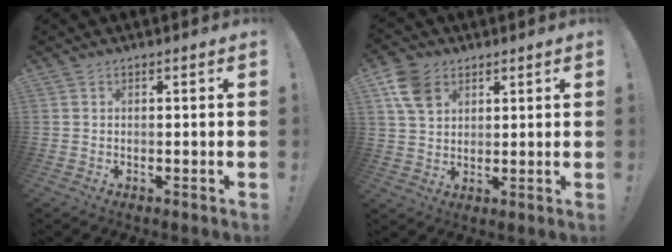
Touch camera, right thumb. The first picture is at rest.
{"total": 9.4, "force": [4.6, 6.7, 4.7], "torque": [-0.081, -0.014, 0.092]}